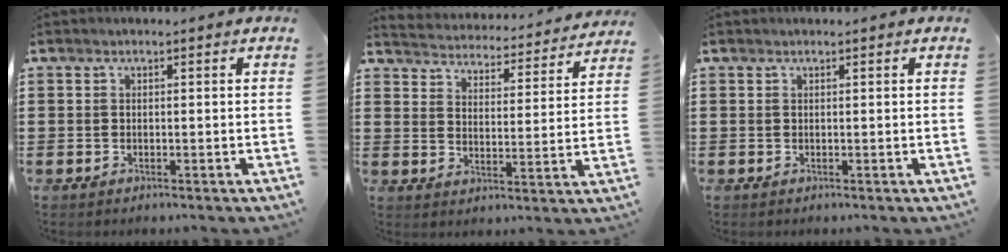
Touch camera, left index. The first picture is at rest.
{"total": 4.0, "force": [3.9, -0.5, -0.4], "torque": [-0.018, -0.041, 0.062]}
{"total": 0.0}